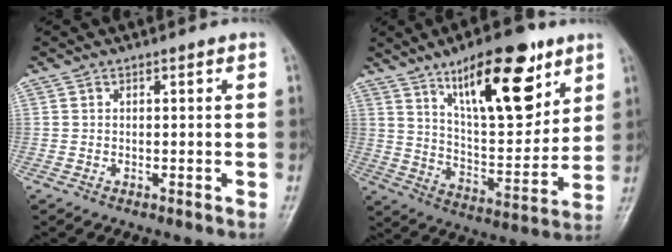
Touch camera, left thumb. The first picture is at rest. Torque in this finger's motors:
{"motor_torque": [1.25, 0.03, 1.88, -0.89, 0.40]}